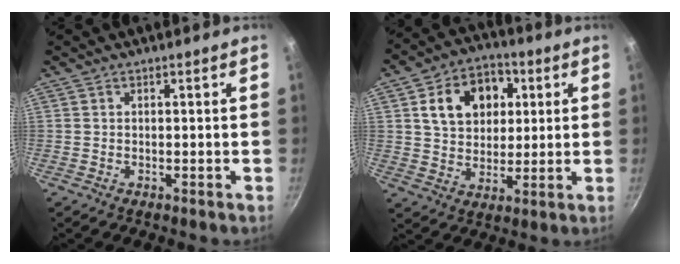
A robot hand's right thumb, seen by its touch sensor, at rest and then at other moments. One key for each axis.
{"total": 14.0, "fx": 3.9, "fy": 10.6, "fz": 8.3, "tx": -0.101, "ty": 0.011, "tz": 0.058}